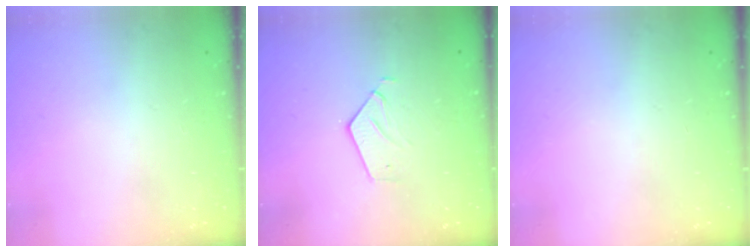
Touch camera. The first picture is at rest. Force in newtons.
{"total": 3.8, "press": 3.8, "slide": 0.3}
{"total": 0.0}